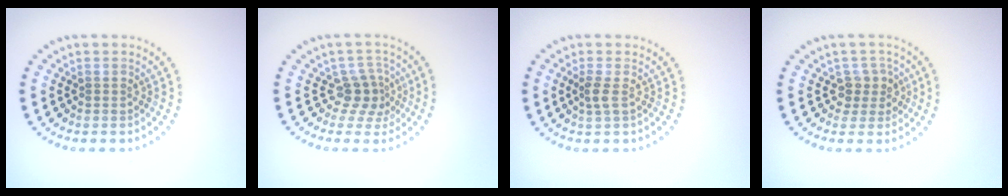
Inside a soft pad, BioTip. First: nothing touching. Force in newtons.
{"total": 2.5, "press": 1.8, "slide": 1.8}
{"total": 1.3, "press": 1.0, "slide": 0.8}
{"total": 2.0, "press": 1.6, "slide": 1.2}